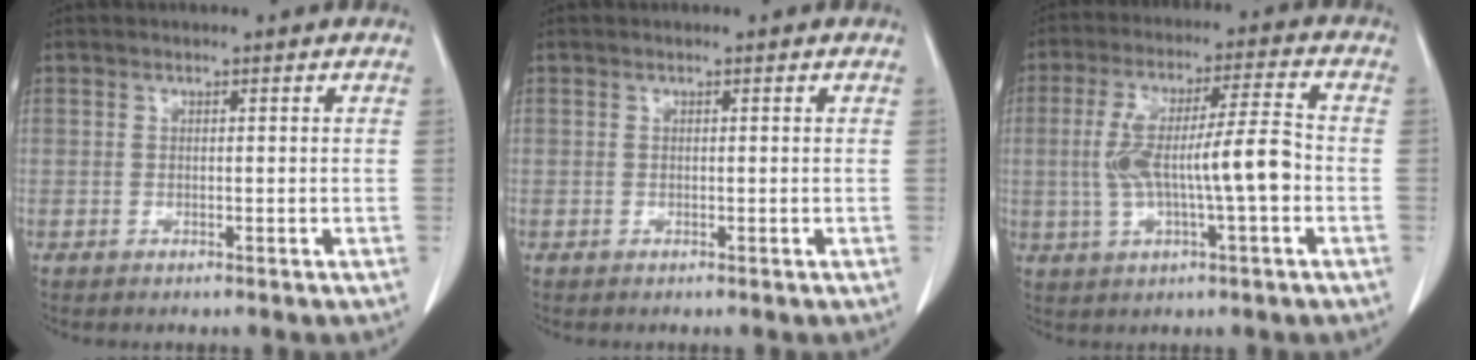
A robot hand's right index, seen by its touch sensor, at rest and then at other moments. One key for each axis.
{"total": 0.0}
{"total": 11.5, "fx": -1.5, "fy": 1.4, "fz": 11.3, "tx": -0.212, "ty": 0.021, "tz": -0.022}